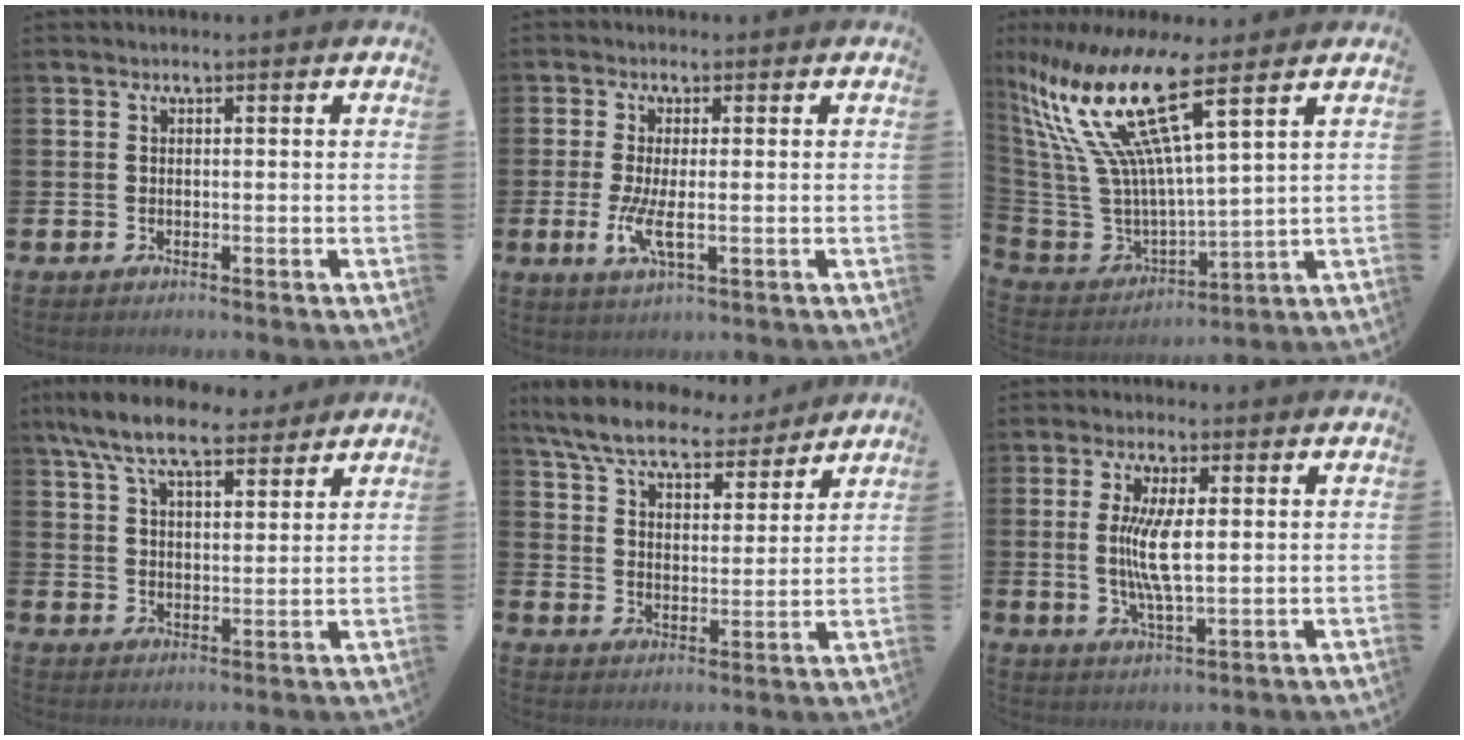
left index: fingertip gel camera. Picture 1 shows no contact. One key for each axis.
{"total": 4.2, "fx": -0.5, "fy": 1.0, "fz": 4.0, "tx": -0.076, "ty": -0.004, "tz": -0.011}
{"total": 15.0, "fx": 9.4, "fy": 3.2, "fz": 11.1, "tx": -0.268, "ty": -0.055, "tz": 0.153}
{"total": 8.8, "fx": 7.7, "fy": 2.5, "fz": 3.5, "tx": -0.084, "ty": -0.028, "tz": 0.140}
{"total": 7.9, "fx": 7.2, "fy": 1.8, "fz": 2.5, "tx": -0.086, "ty": -0.040, "tz": 0.129}
{"total": 6.6, "fx": 1.1, "fy": 2.1, "fz": 6.2, "tx": -0.108, "ty": 0.000, "tz": 0.016}